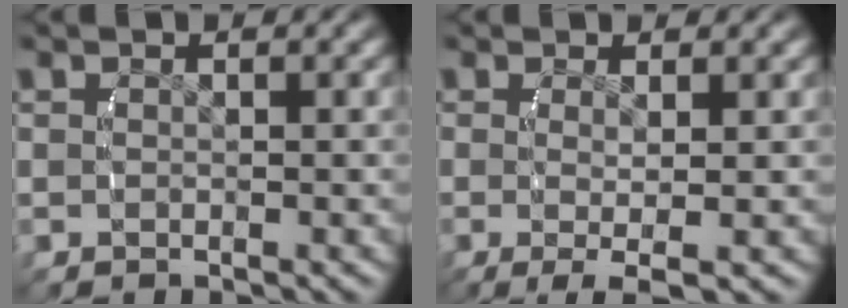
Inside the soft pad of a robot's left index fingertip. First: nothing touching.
{"total": 4.1, "force": [-2.0, 1.2, 3.4], "torque": [-0.071, -0.026, -0.015]}